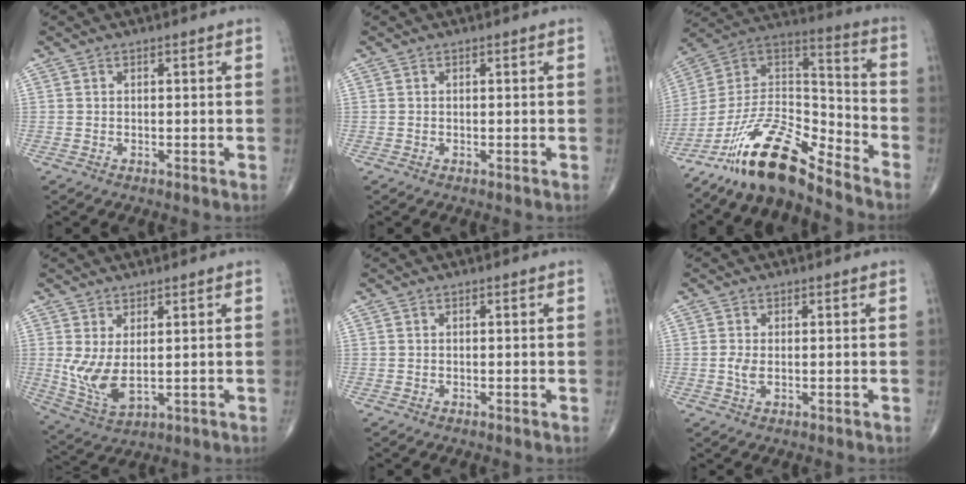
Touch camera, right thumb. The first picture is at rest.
{"total": 0.0}
{"total": 16.6, "force": [-13.4, 4.4, 8.9], "torque": [-0.140, 0.098, -0.253]}
{"total": 7.7, "force": [0.8, 3.5, 6.8], "torque": [-0.143, -0.018, 0.032]}
{"total": 0.0}
{"total": 2.0, "force": [0.0, 1.0, 1.8], "torque": [-0.044, -0.003, 0.001]}